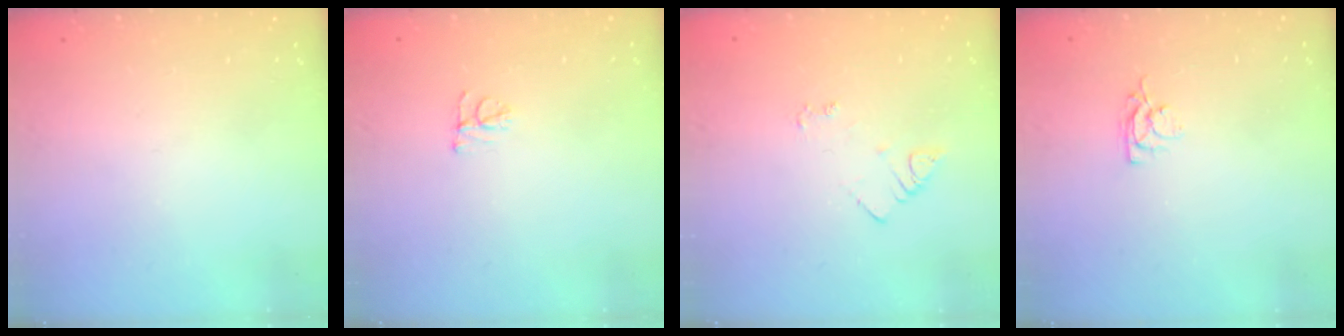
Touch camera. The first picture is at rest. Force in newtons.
{"total": 5.6, "press": 5.5, "slide": 0.6}
{"total": 4.2, "press": 4.1, "slide": 0.6}
{"total": 3.9, "press": 3.9, "slide": 0.4}